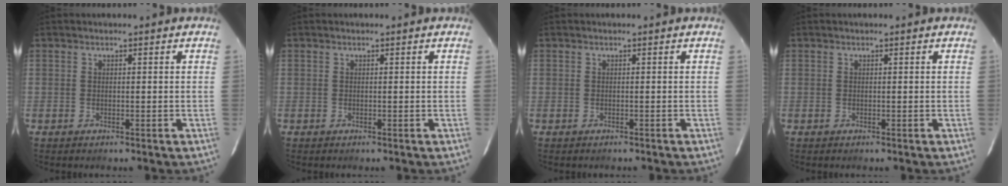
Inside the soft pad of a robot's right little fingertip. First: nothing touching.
{"total": 0.0}
{"total": 0.5, "force": [-0.5, 0.3, 0.1], "torque": [-0.003, 0.003, -0.004]}
{"total": 0.0}